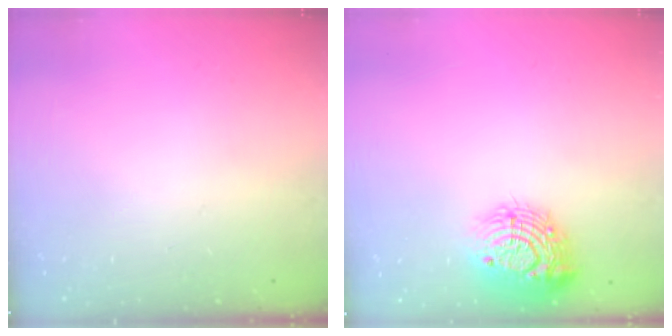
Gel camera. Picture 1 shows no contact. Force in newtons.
{"total": 14.6, "press": 14.6, "slide": 1.0}